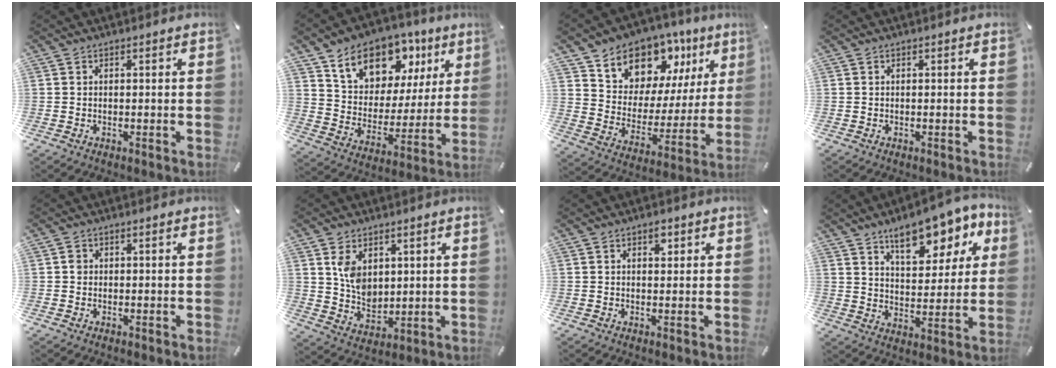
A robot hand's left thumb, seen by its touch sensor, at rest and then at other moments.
{"total": 14.7, "force": [10.0, 9.5, 5.0], "torque": [-0.084, -0.070, 0.177]}
{"total": 12.4, "force": [9.5, 7.9, 1.6], "torque": [-0.031, -0.099, 0.172]}
{"total": 0.0}
{"total": 1.0, "force": [0.1, 0.9, 0.5], "torque": [-0.011, 0.006, 0.001]}
{"total": 7.6, "force": [3.2, 5.8, 3.7], "torque": [-0.070, -0.012, 0.058]}
{"total": 2.2, "force": [1.1, 1.4, 1.4], "torque": [-0.005, -0.008, 0.015]}
{"total": 14.2, "force": [9.5, 7.0, 7.8], "torque": [-0.096, -0.055, 0.161]}